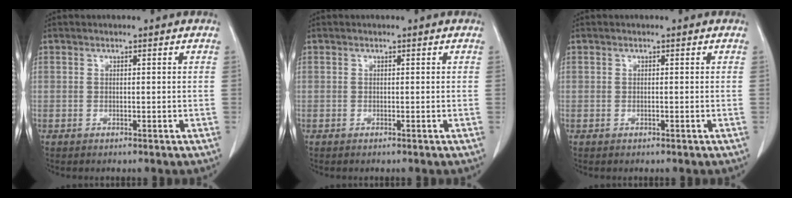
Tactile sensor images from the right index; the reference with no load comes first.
{"total": 0.0}
{"total": 0.0}